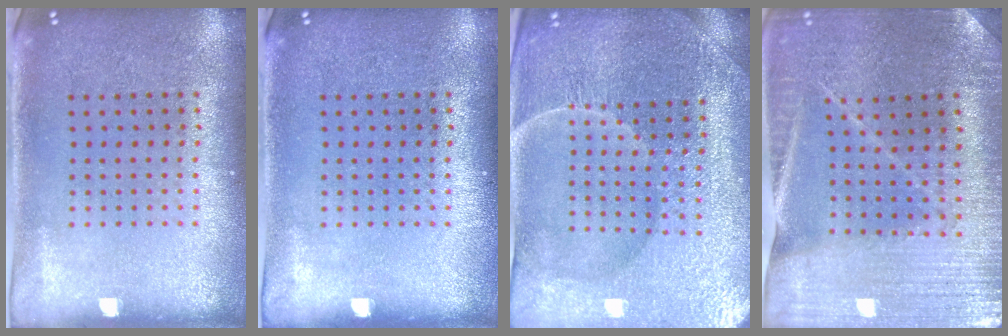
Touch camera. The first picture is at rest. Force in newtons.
{"total": 0.0}
{"total": 5.0, "press": 4.8, "slide": 1.7}
{"total": 2.0, "press": 2.0, "slide": 0.1}